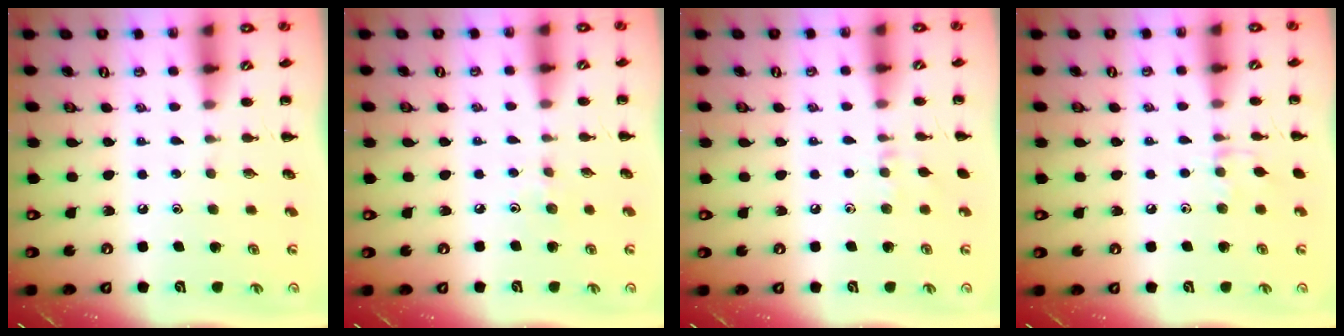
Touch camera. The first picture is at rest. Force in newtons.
{"total": 3.7, "press": 3.3, "slide": 1.6}
{"total": 5.4, "press": 5.1, "slide": 1.8}
{"total": 6.3, "press": 6.1, "slide": 1.6}